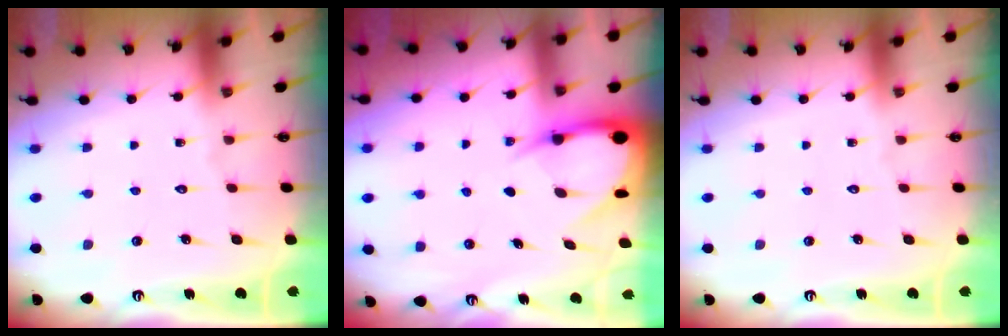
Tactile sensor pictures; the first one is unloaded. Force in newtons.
{"total": 5.8, "press": 5.8, "slide": 0.7}
{"total": 0.0}